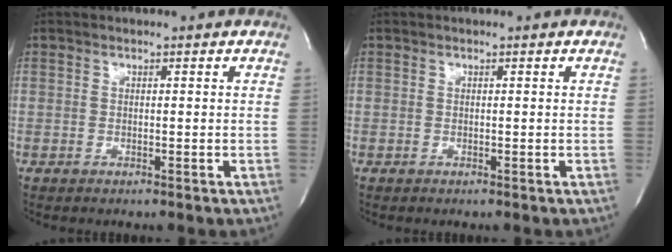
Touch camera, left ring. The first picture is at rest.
{"total": 0.0}